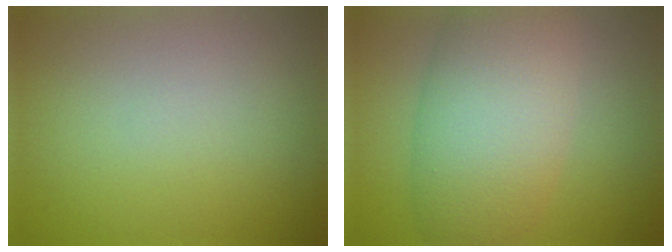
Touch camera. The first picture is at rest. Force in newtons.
{"total": 8.9, "press": 8.9, "slide": 0.4}